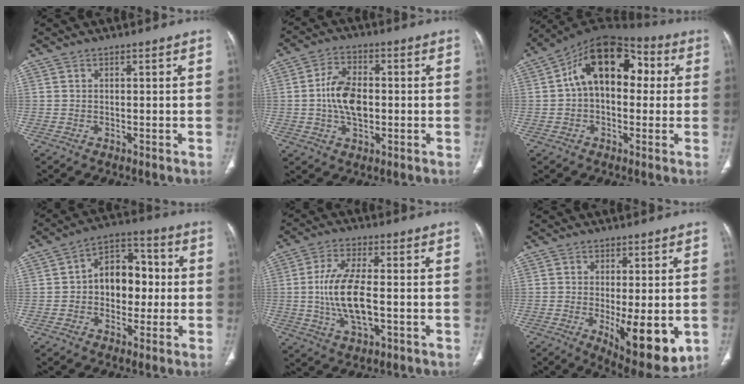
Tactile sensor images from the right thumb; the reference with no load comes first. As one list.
[{"total": 9.1, "force": [-0.4, 5.5, 7.2], "torque": [-0.121, 0.010, -0.009]}, {"total": 15.8, "force": [2.5, 10.1, 11.9], "torque": [-0.149, 0.045, 0.029]}, {"total": 11.7, "force": [0.0, 8.3, 8.2], "torque": [-0.077, 0.034, -0.009]}, {"total": 11.0, "force": [-1.0, 4.6, 9.9], "torque": [-0.203, 0.004, -0.017]}, {"total": 12.9, "force": [-3.0, 4.8, 11.6], "torque": [-0.155, -0.026, -0.030]}]